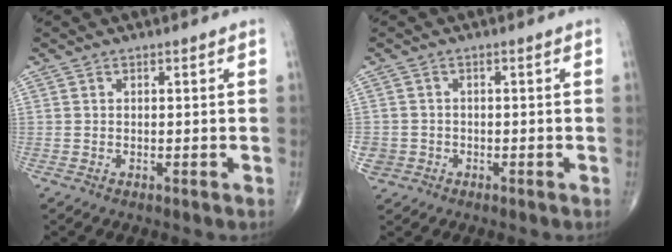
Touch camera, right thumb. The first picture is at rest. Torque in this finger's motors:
{"motor_torque": [2.16, 2.15, 1.38, -0.46, 0.64]}